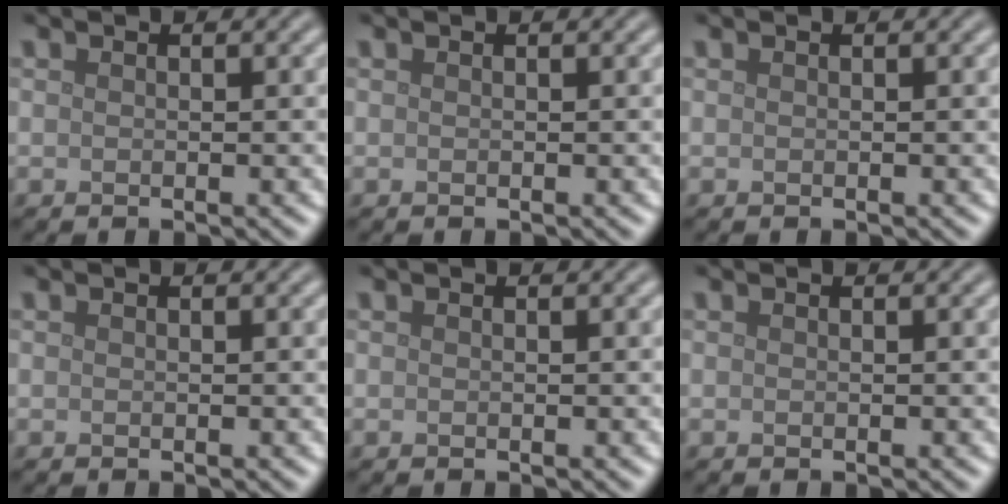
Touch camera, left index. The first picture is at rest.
{"total": 0.0}
{"total": 0.0}
{"total": 0.0}
{"total": 0.0}
{"total": 0.0}